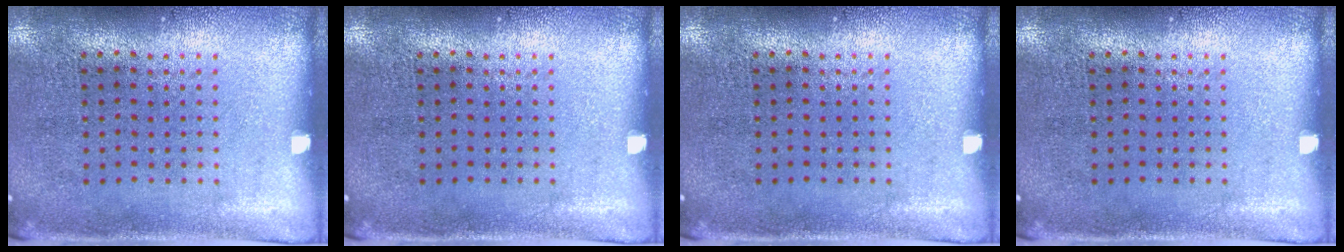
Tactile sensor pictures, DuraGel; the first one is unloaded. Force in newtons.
{"total": 0.0}
{"total": 0.0}
{"total": 0.0}